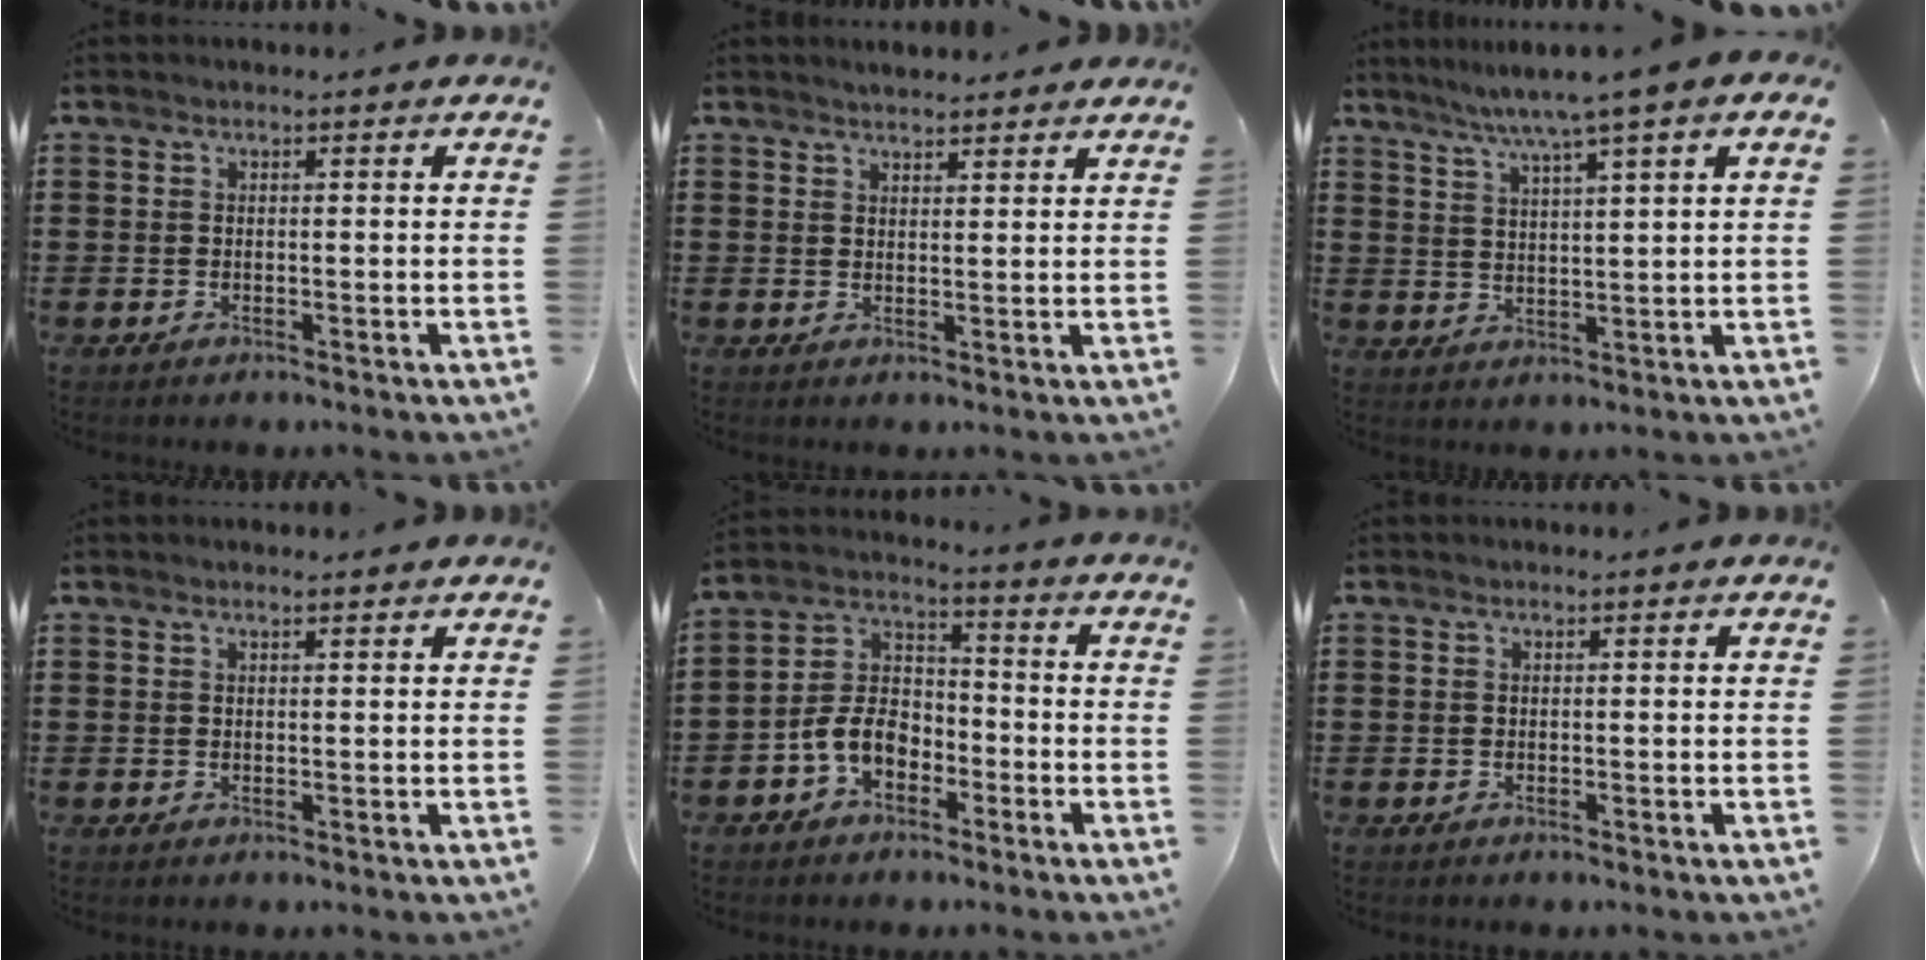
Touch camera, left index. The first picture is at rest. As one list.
[{"total": 2.2, "force": [2.2, 0.2, 0.1], "torque": [-0.008, 0.000, 0.041]}, {"total": 5.6, "force": [4.1, -0.7, 3.8], "torque": [-0.085, -0.015, 0.068]}, {"total": 0.8, "force": [0.7, 0.1, 0.4], "torque": [-0.009, 0.000, 0.012]}, {"total": 6.8, "force": [-3.6, 4.4, 3.8], "torque": [-0.097, 0.011, -0.076]}, {"total": 0.0}]